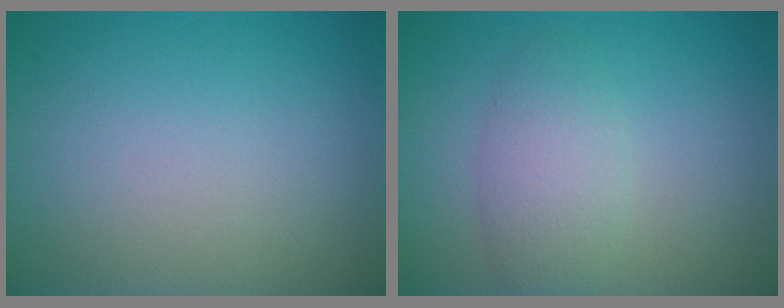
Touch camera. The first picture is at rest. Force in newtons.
{"total": 3.2, "press": 3.2, "slide": 0.0}